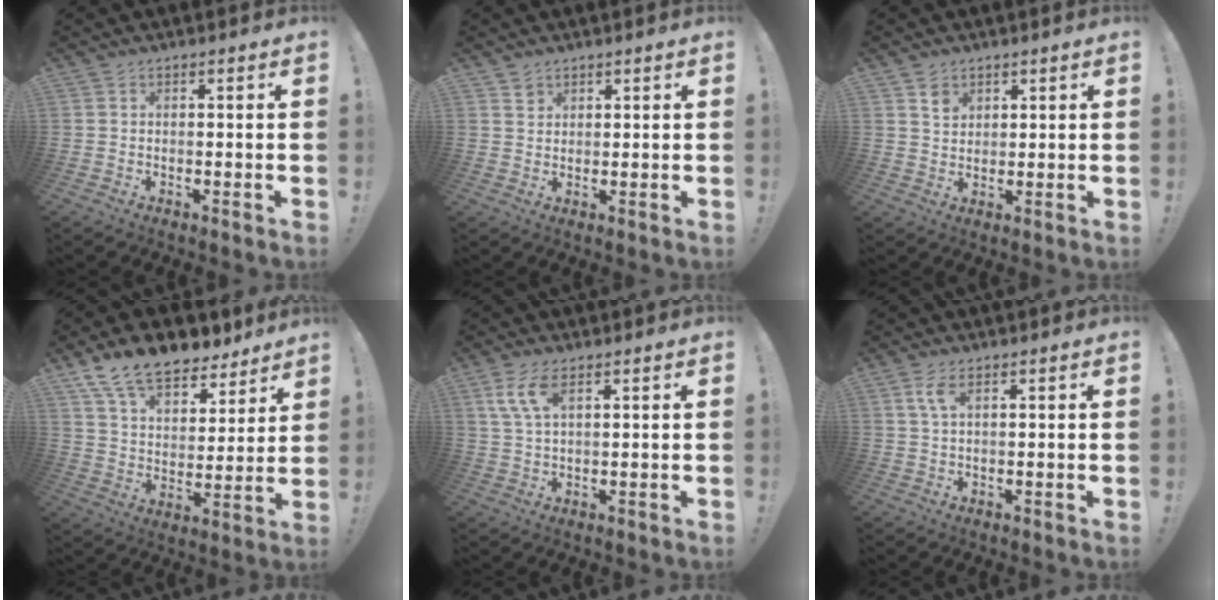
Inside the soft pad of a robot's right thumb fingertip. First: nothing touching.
{"total": 2.4, "force": [1.8, 1.6, 0.2], "torque": [0.017, -0.016, 0.029]}
{"total": 3.7, "force": [2.3, 2.6, 1.1], "torque": [-0.004, -0.012, 0.040]}
{"total": 14.3, "force": [11.3, 6.7, 5.7], "torque": [-0.103, -0.080, 0.208]}
{"total": 6.7, "force": [3.0, 2.5, 5.5], "torque": [-0.107, -0.004, 0.054]}
{"total": 3.5, "force": [1.5, 1.0, 3.1], "torque": [-0.056, 0.000, 0.024]}